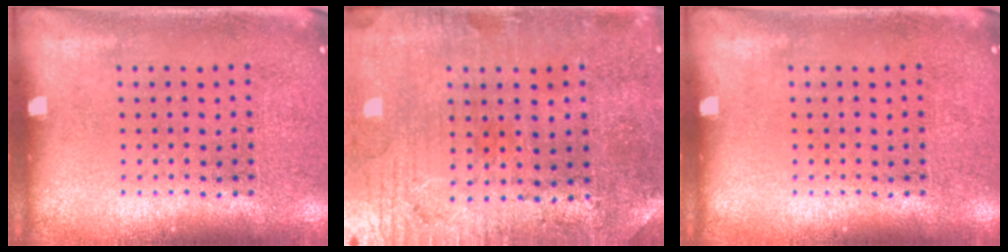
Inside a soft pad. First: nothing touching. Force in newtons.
{"total": 0.7, "press": 0.5, "slide": 0.5}
{"total": 0.0}